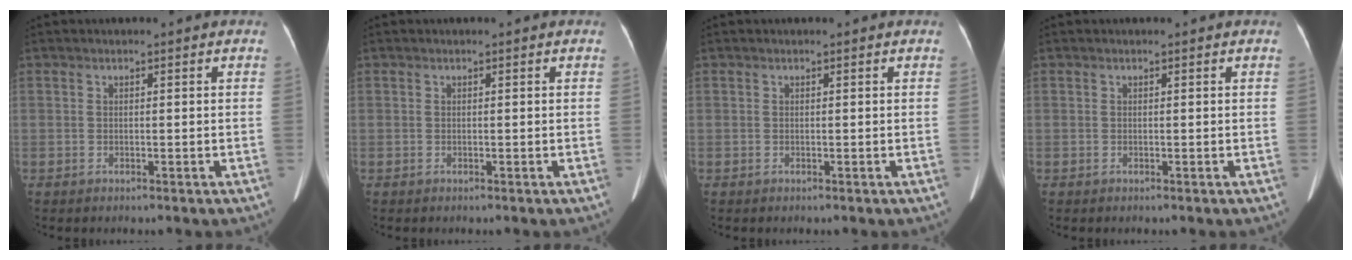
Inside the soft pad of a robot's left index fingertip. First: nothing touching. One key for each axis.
{"total": 0.0}
{"total": 0.0}
{"total": 0.0}